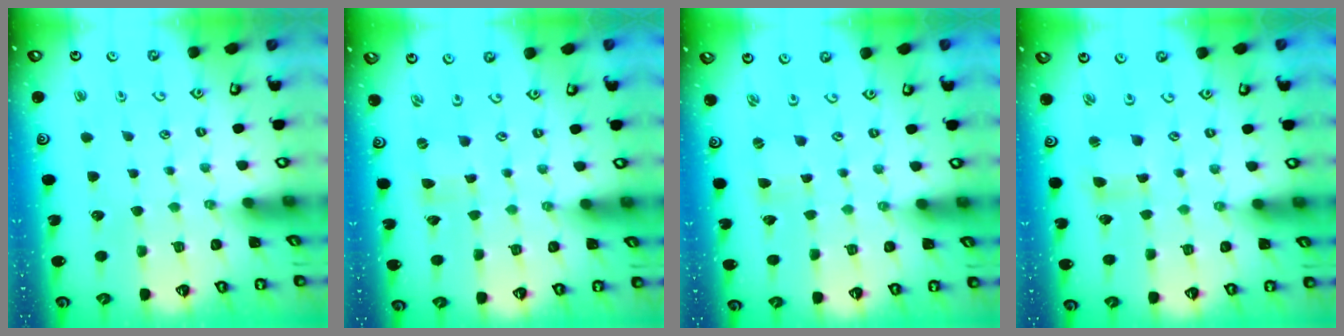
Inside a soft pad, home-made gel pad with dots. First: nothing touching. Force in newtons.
{"total": 0.0}
{"total": 1.3, "press": 1.2, "slide": 0.2}
{"total": 2.2, "press": 2.2, "slide": 0.3}